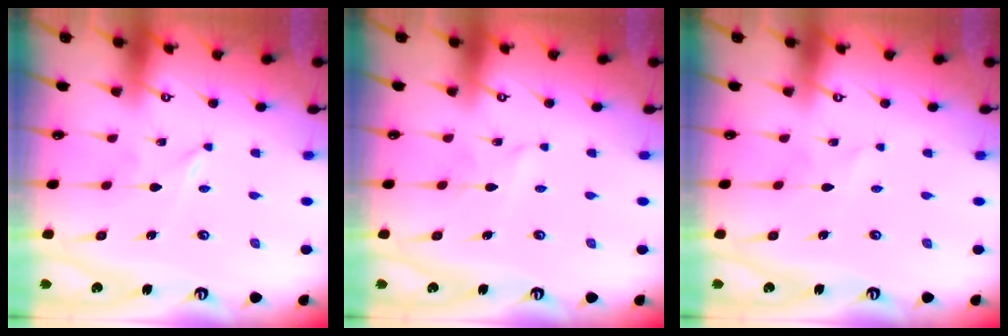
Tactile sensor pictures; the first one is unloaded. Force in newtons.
{"total": 1.9, "press": 1.9, "slide": 0.2}
{"total": 1.8, "press": 1.8, "slide": 0.2}